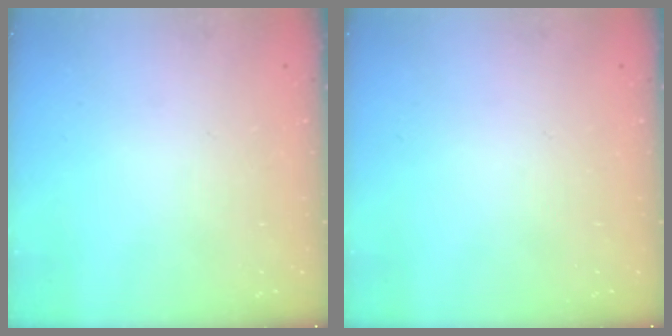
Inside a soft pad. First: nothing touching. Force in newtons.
{"total": 0.0}